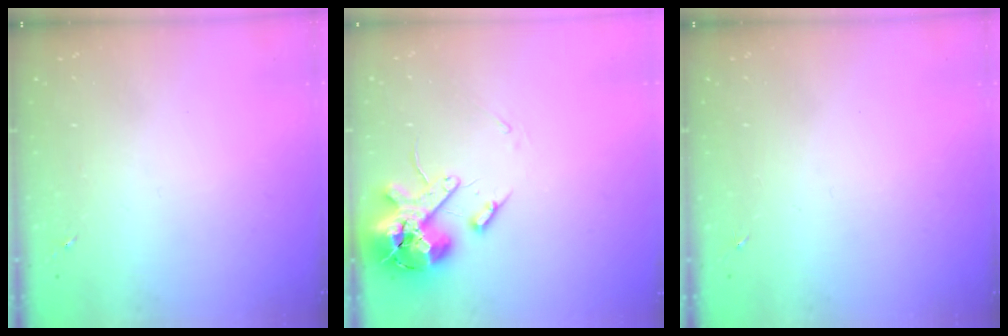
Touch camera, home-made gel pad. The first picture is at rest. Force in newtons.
{"total": 14.6, "press": 14.4, "slide": 2.4}
{"total": 0.0}